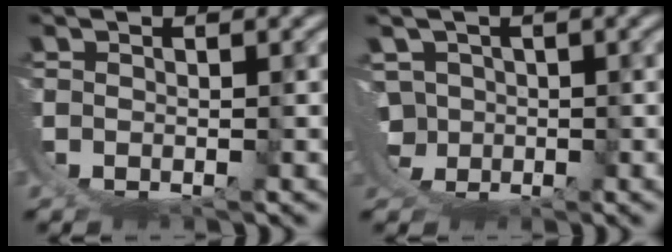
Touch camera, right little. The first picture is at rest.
{"total": 7.8, "force": [-1.3, 7.1, 2.8], "torque": [-0.084, -0.040, -0.017]}